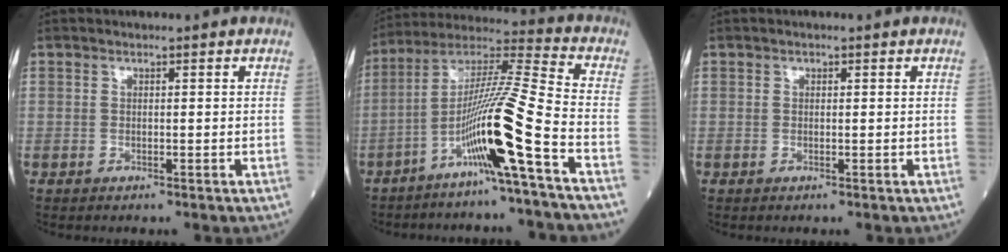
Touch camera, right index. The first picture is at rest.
{"total": 14.0, "force": [-6.1, -2.1, 12.5], "torque": [-0.235, -0.002, -0.122]}
{"total": 0.0}